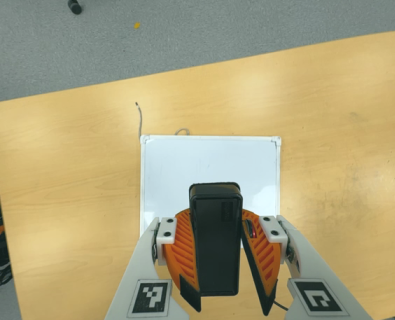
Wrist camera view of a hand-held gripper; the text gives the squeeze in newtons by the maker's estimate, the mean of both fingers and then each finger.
{"total": 9.1, "left": 9.0, "right": 9.2}